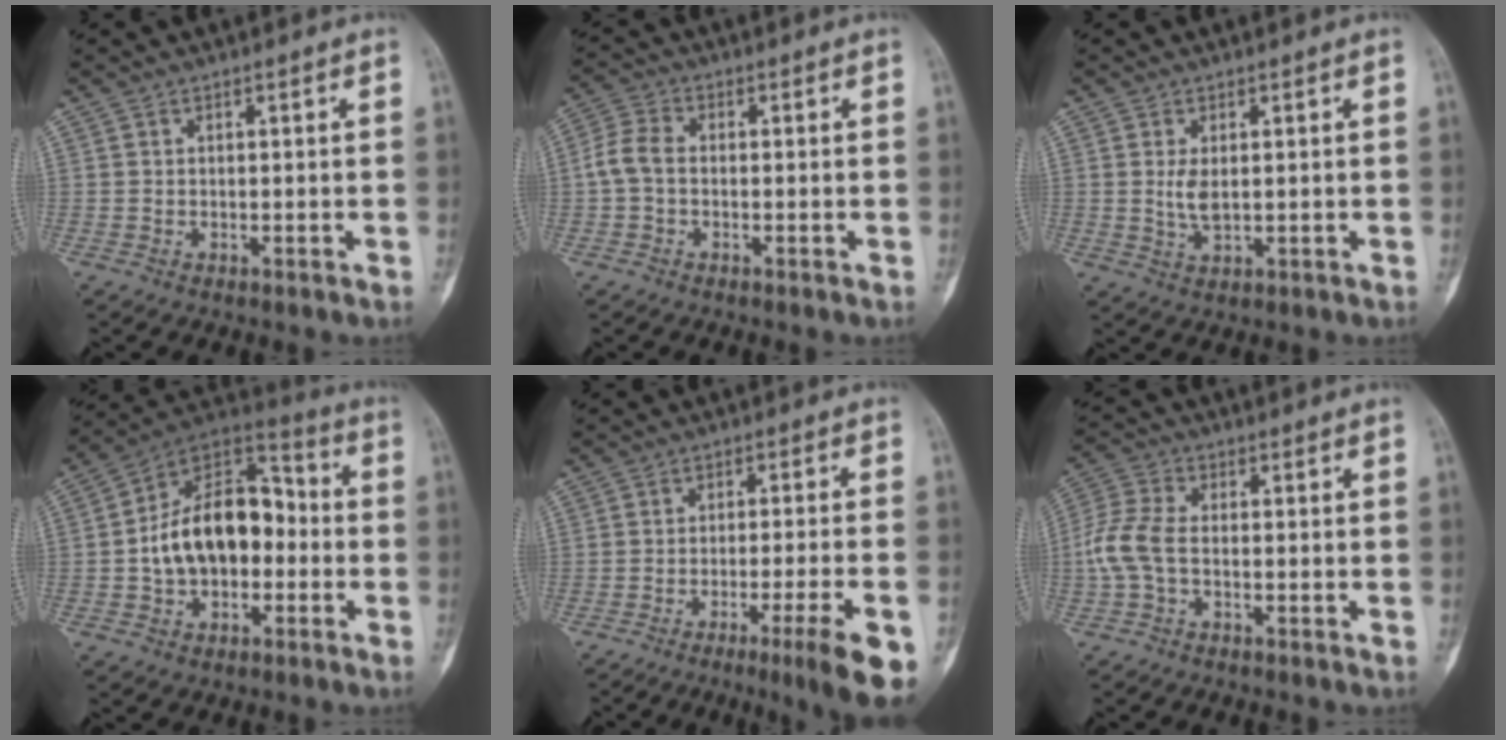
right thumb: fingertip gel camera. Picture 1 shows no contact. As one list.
[{"total": 4.6, "force": [-0.6, 3.0, 3.4], "torque": [-0.075, 0.013, -0.021]}, {"total": 3.5, "force": [0.5, 1.6, 3.0], "torque": [-0.062, -0.009, 0.015]}, {"total": 18.2, "force": [-1.5, 11.9, 13.7], "torque": [-0.194, 0.047, -0.032]}, {"total": 10.8, "force": [-5.4, 0.4, 9.3], "torque": [-0.135, -0.001, -0.078]}, {"total": 6.8, "force": [-1.3, 3.8, 5.5], "torque": [-0.141, 0.019, -0.033]}]